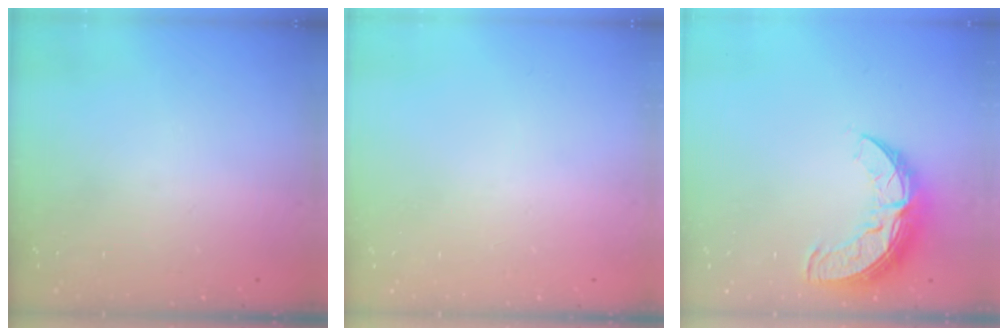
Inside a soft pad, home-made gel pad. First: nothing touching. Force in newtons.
{"total": 0.0}
{"total": 12.2, "press": 12.2, "slide": 1.1}